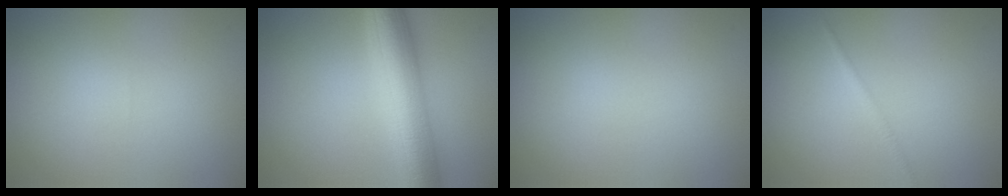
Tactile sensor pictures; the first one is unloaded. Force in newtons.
{"total": 7.7, "press": 7.6, "slide": 0.3}
{"total": 0.0}
{"total": 0.8, "press": 0.8, "slide": 0.1}